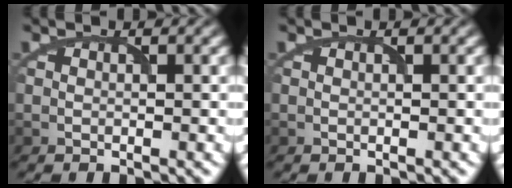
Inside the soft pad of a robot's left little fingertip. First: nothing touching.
{"total": 0.0}